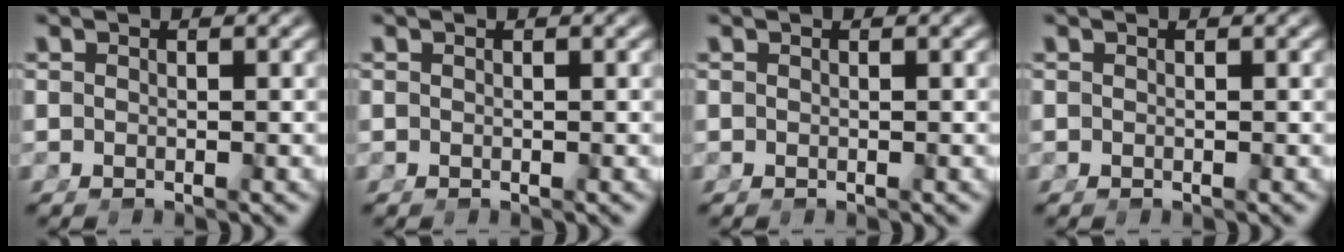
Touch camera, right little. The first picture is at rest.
{"total": 0.0}
{"total": 0.0}
{"total": 0.0}